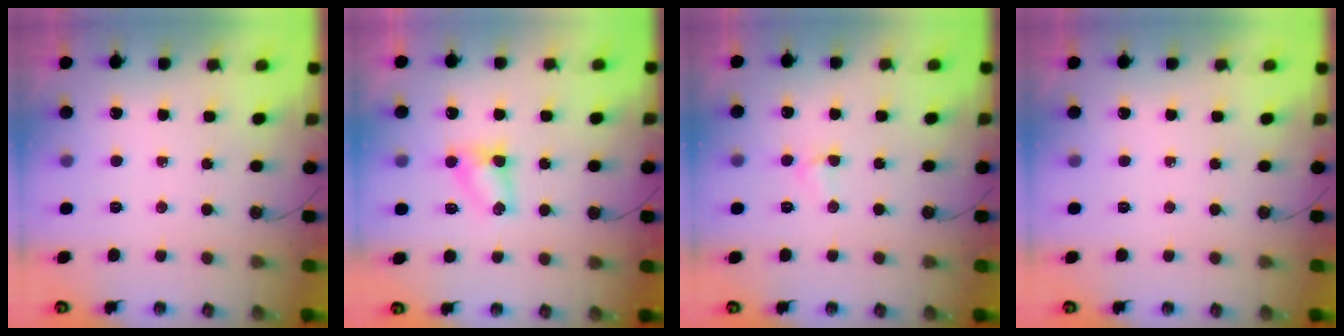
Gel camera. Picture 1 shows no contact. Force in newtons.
{"total": 4.2, "press": 4.1, "slide": 0.5}
{"total": 3.6, "press": 3.6, "slide": 0.5}
{"total": 0.0}